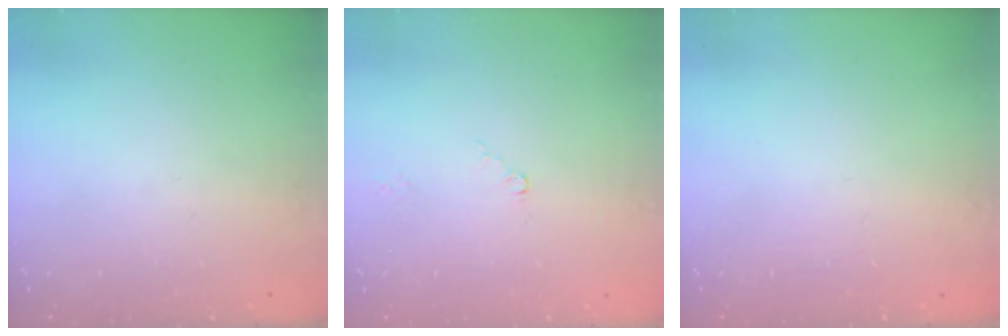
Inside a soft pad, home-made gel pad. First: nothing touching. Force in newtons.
{"total": 2.0, "press": 2.0, "slide": 0.3}
{"total": 0.0}